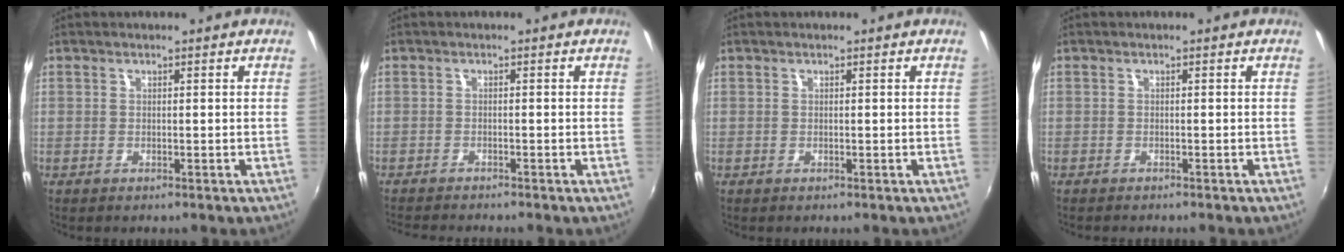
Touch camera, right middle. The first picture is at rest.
{"total": 4.8, "force": [-4.5, 0.1, 1.6], "torque": [-0.041, -0.020, -0.079]}
{"total": 0.0}
{"total": 1.9, "force": [-1.8, 0.2, 0.6], "torque": [-0.018, -0.013, -0.030]}